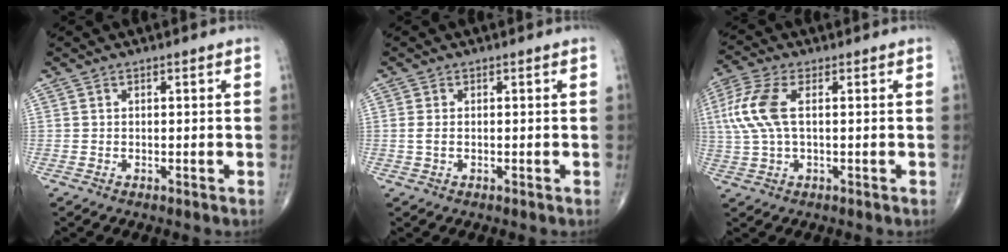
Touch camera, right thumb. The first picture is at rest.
{"total": 1.6, "force": [-0.2, 0.9, 1.3], "torque": [-0.033, 0.001, -0.004]}
{"total": 9.3, "force": [1.5, 4.3, 8.1], "torque": [-0.212, 0.017, 0.029]}